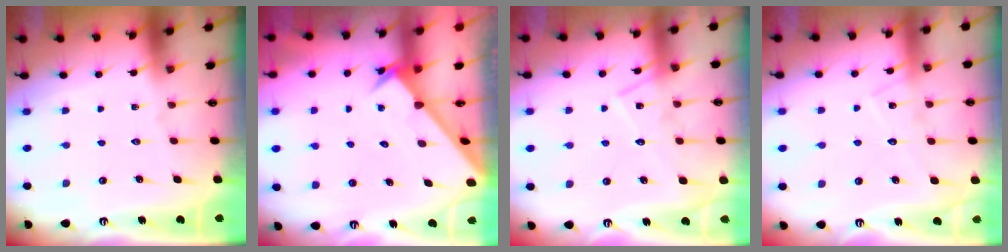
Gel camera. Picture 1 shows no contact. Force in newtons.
{"total": 2.4, "press": 2.4, "slide": 0.2}
{"total": 12.5, "press": 12.4, "slide": 0.7}
{"total": 9.5, "press": 9.5, "slide": 0.6}